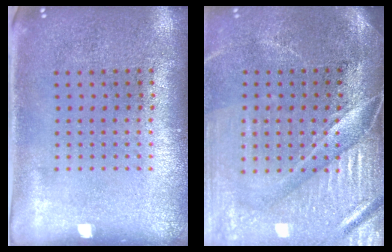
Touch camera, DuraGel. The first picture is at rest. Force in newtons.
{"total": 4.5, "press": 3.8, "slide": 2.3}